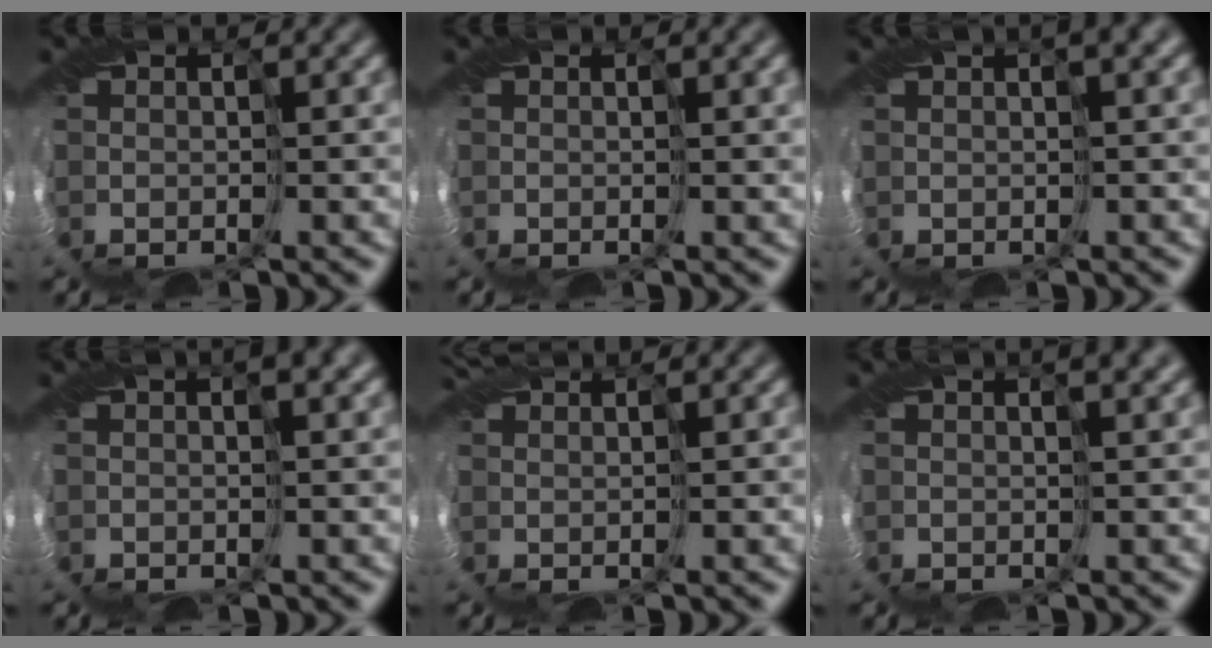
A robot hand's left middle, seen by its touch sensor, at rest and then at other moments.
{"total": 1.4, "force": [0.9, 0.0, 1.2], "torque": [-0.013, 0.006, 0.015]}
{"total": 4.7, "force": [2.5, 1.3, 3.7], "torque": [-0.041, 0.022, 0.020]}
{"total": 3.8, "force": [2.2, 1.0, 3.0], "torque": [-0.037, 0.014, 0.016]}
{"total": 1.8, "force": [1.7, -0.3, 0.4], "torque": [-0.016, 0.005, 0.034]}
{"total": 5.8, "force": [3.3, 2.1, 4.3], "torque": [-0.037, 0.033, 0.022]}